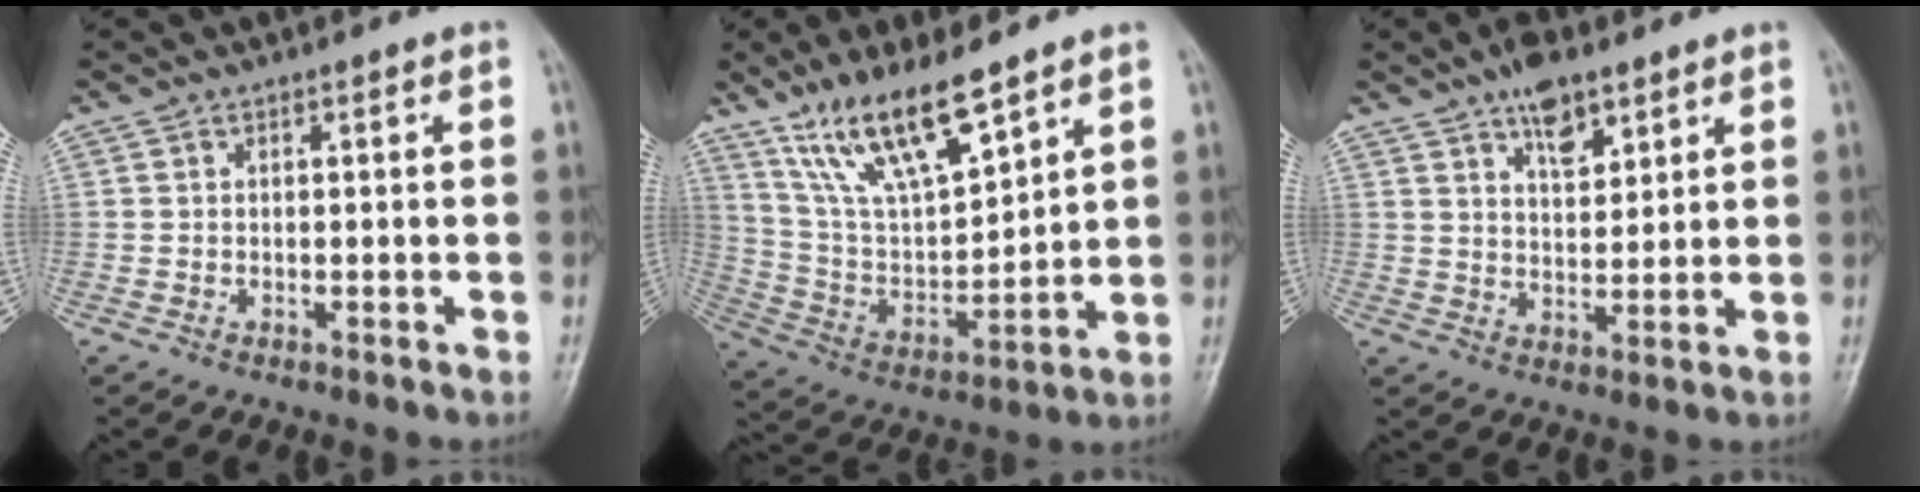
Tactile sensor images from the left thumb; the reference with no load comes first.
{"total": 15.8, "force": [11.0, 4.7, 10.3], "torque": [-0.168, -0.053, 0.224]}
{"total": 7.7, "force": [4.8, 3.6, 4.7], "torque": [-0.054, -0.027, 0.077]}